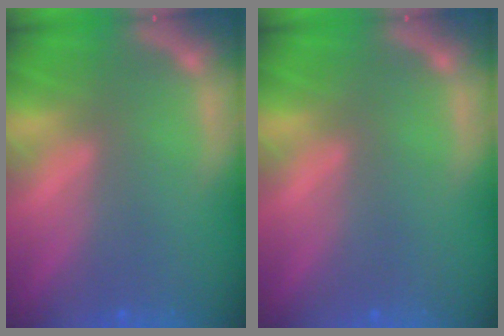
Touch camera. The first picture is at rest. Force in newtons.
{"total": 0.0}